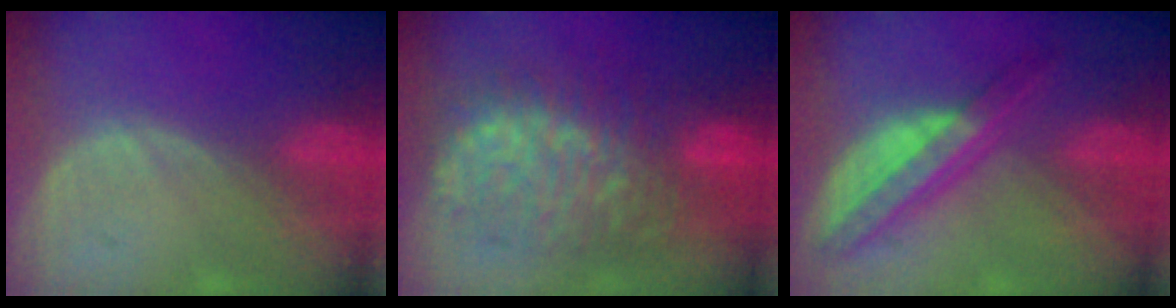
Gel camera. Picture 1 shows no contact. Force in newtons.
{"total": 12.3, "press": 12.2, "slide": 1.5}
{"total": 7.7, "press": 6.5, "slide": 4.1}